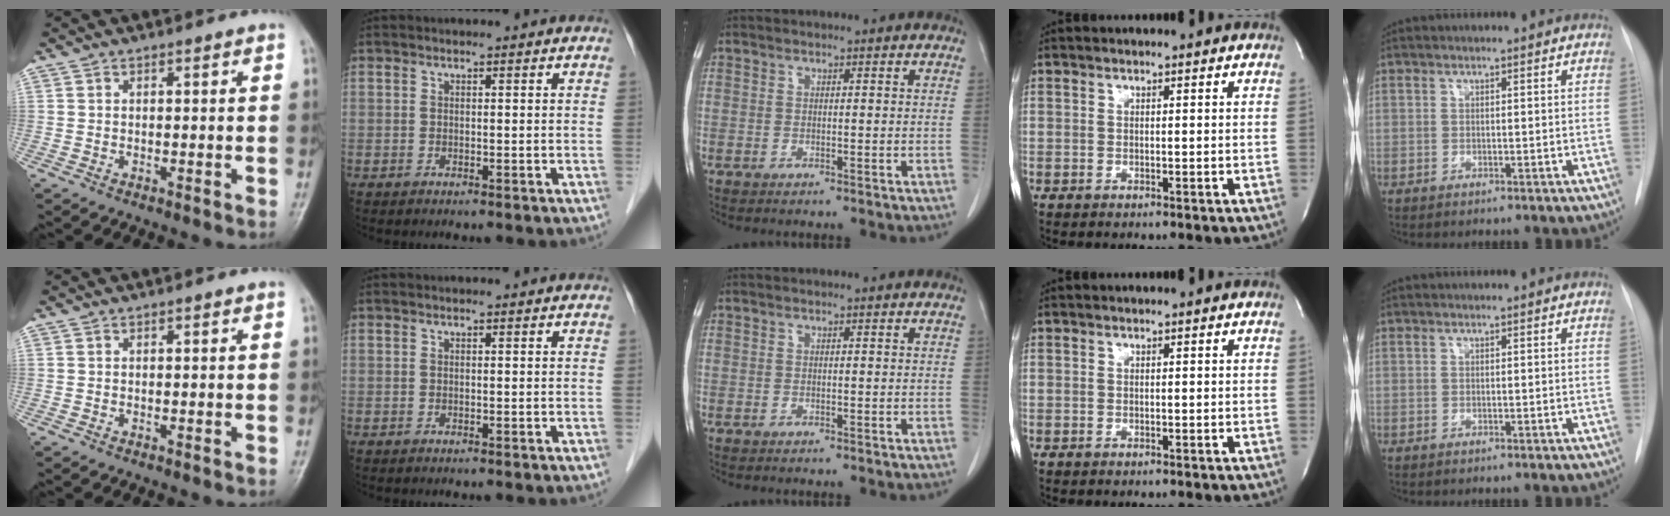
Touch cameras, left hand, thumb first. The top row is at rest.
{}